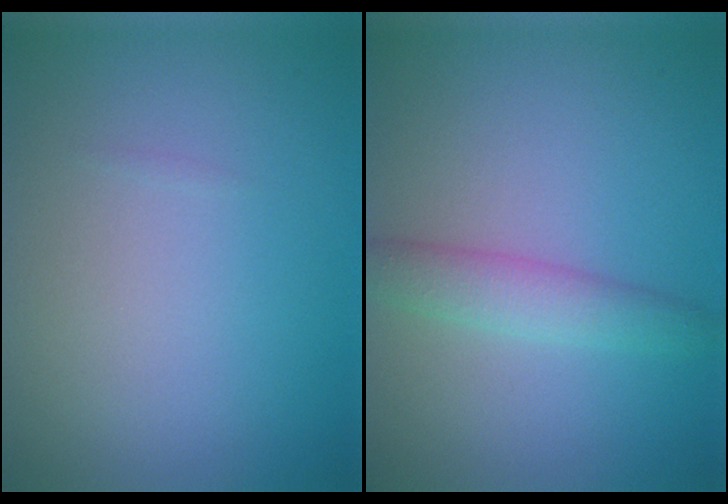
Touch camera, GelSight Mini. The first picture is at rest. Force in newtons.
{"total": 2.7, "press": 2.7, "slide": 0.0}